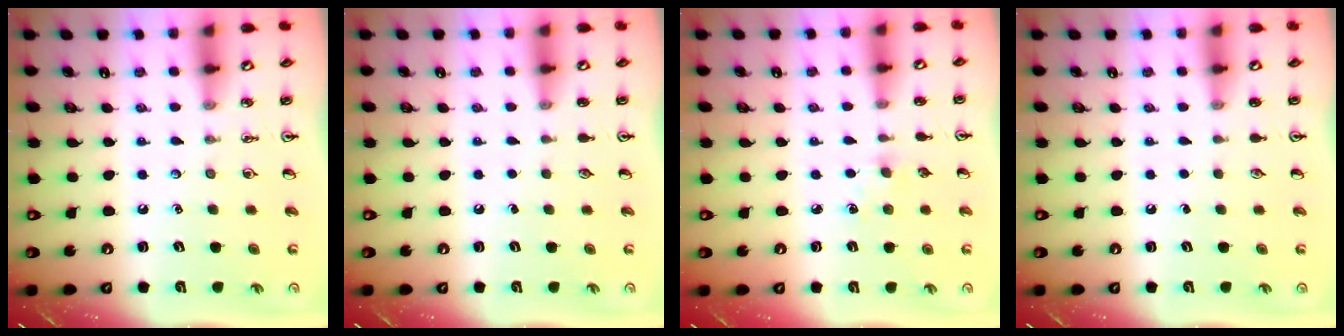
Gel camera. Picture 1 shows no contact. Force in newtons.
{"total": 0.0}
{"total": 3.1, "press": 3.1, "slide": 0.5}
{"total": 0.0}